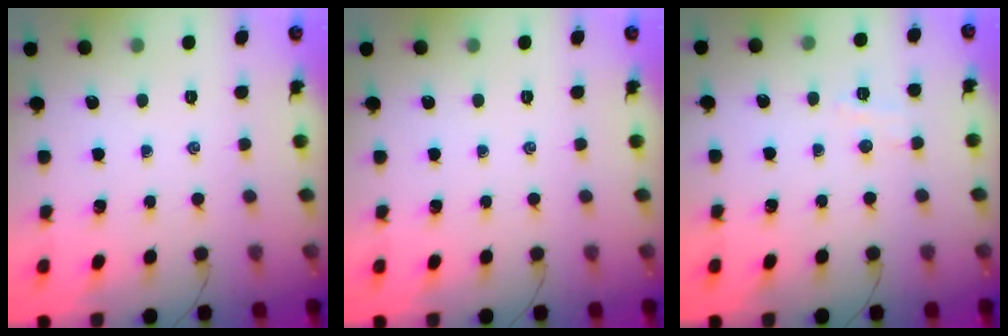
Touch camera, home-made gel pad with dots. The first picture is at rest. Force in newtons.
{"total": 0.0}
{"total": 3.5, "press": 3.4, "slide": 0.9}